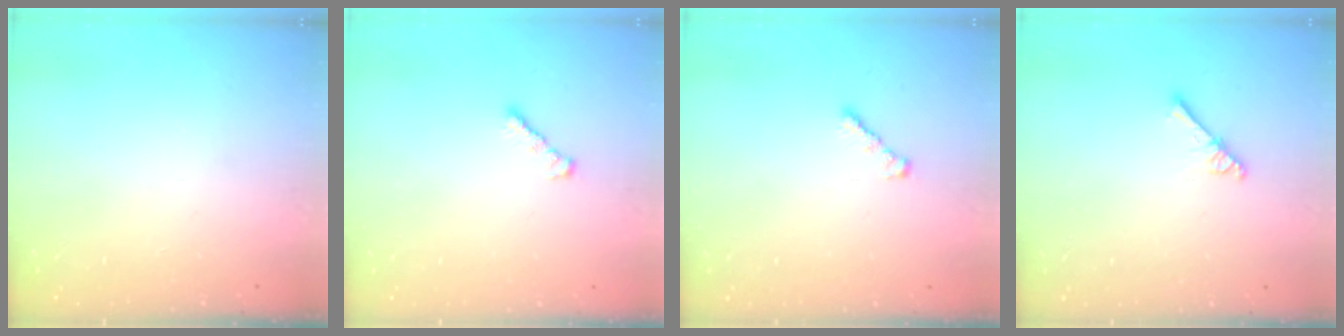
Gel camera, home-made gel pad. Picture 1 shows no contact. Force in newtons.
{"total": 2.5, "press": 2.4, "slide": 0.6}
{"total": 2.4, "press": 2.3, "slide": 0.6}
{"total": 2.5, "press": 2.5, "slide": 0.3}